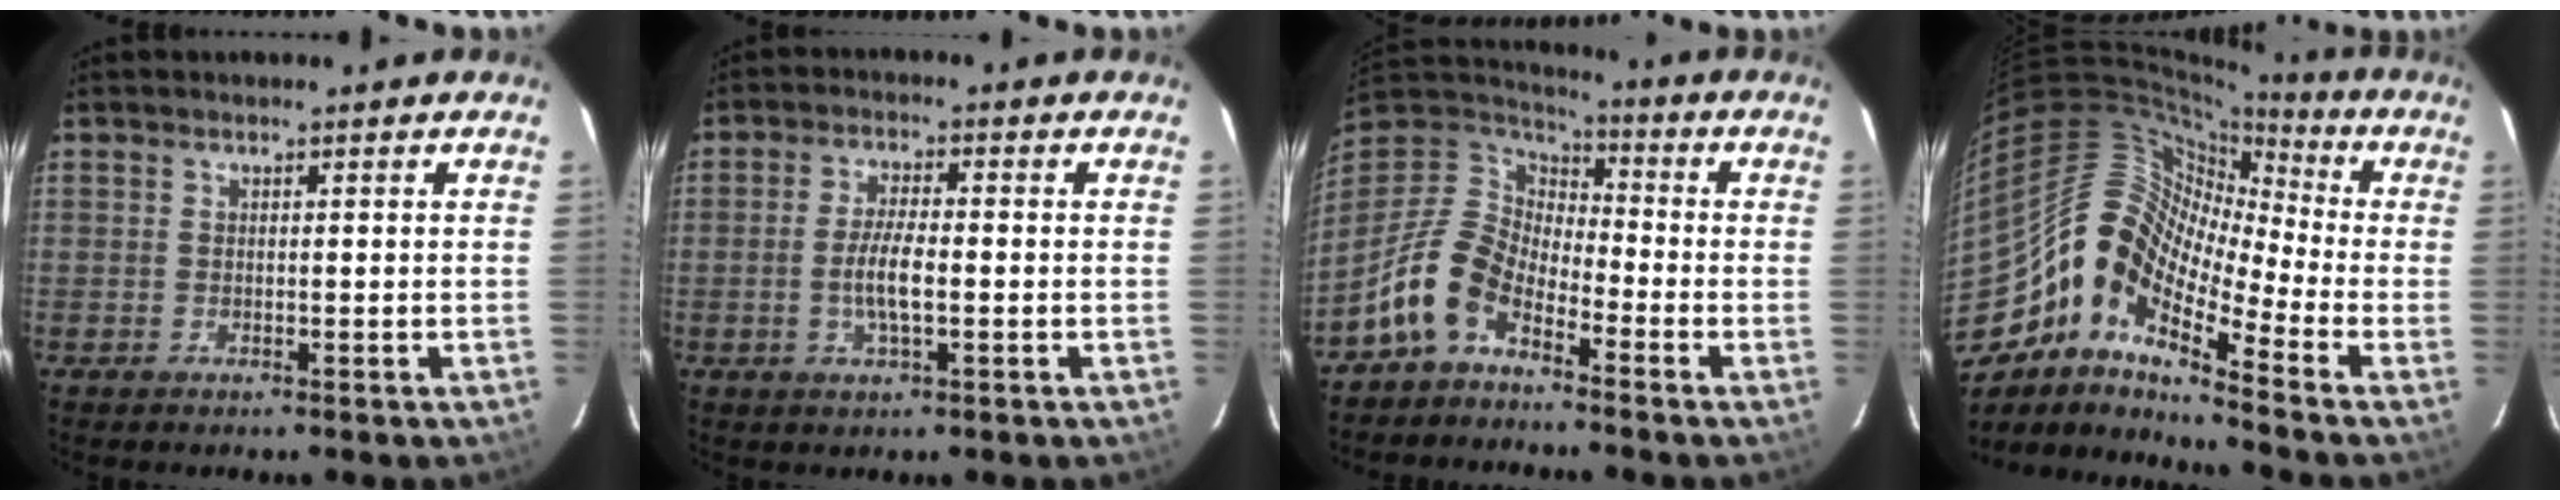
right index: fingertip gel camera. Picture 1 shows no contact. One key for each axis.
{"total": 5.6, "fx": -1.1, "fy": 1.6, "fz": 5.2, "tx": -0.103, "ty": -0.002, "tz": -0.020}
{"total": 11.2, "fx": -6.6, "fy": 6.3, "fz": 6.4, "tx": -0.136, "ty": 0.016, "tz": -0.143}
{"total": 15.2, "fx": -7.7, "fy": 6.5, "fz": 11.4, "tx": -0.192, "ty": 0.007, "tz": -0.169}